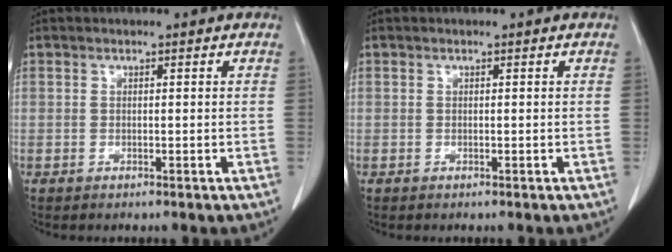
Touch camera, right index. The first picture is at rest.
{"total": 0.0}